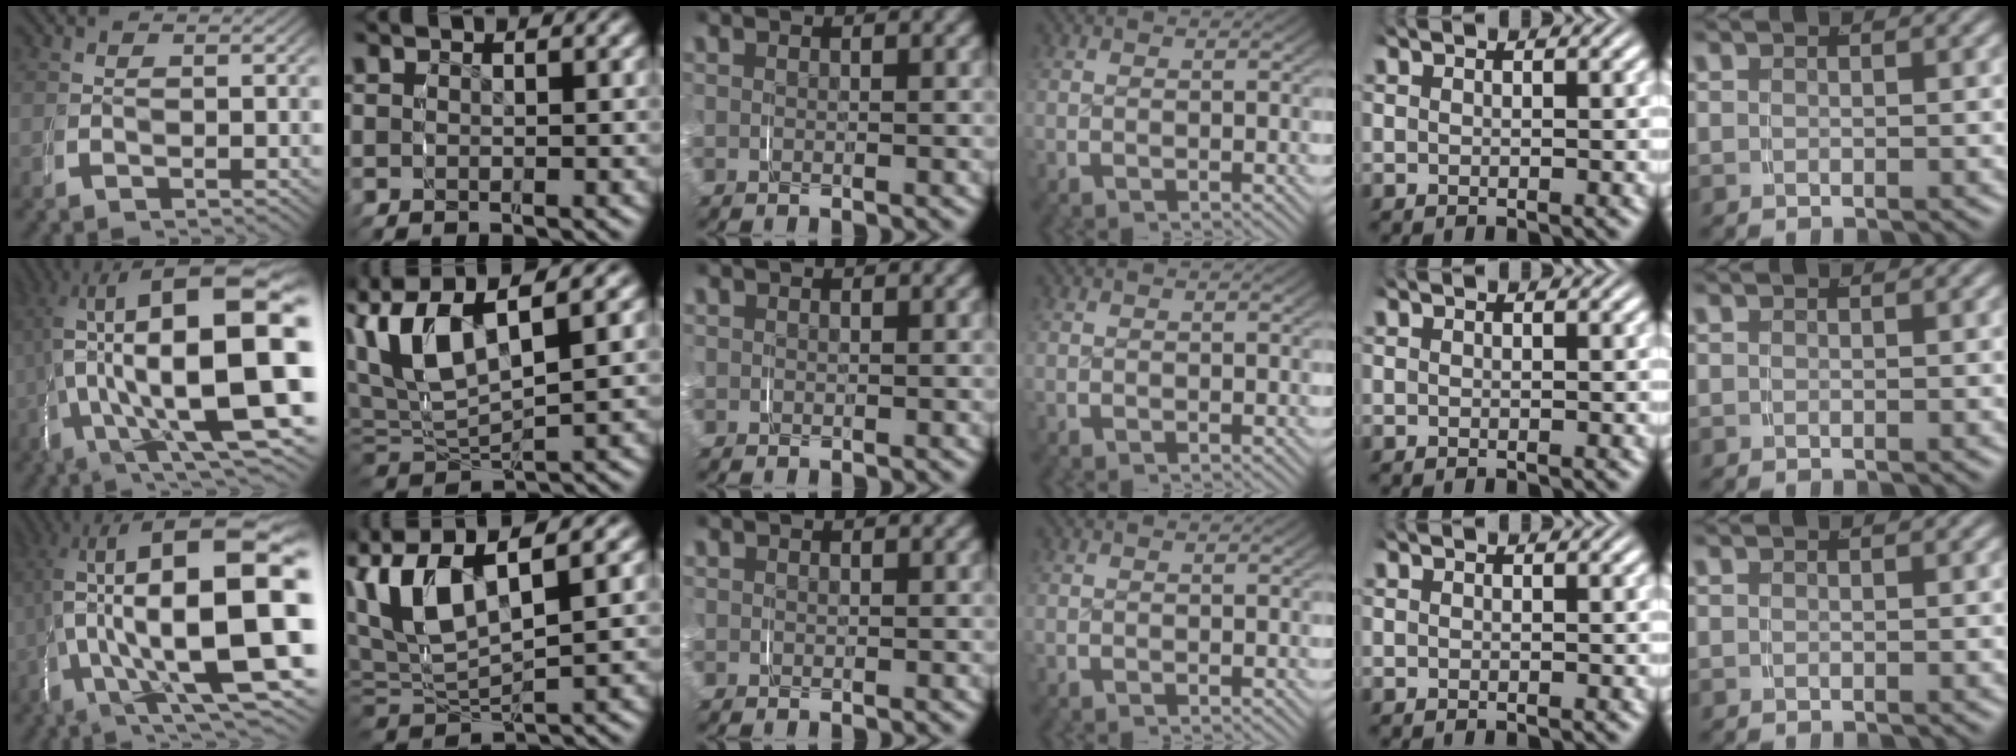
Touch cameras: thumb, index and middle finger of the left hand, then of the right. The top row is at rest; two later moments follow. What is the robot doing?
{"motion": "grasp_and_lifting", "object": "shoes"}